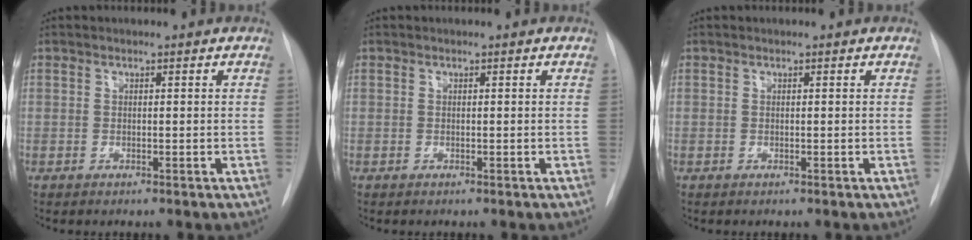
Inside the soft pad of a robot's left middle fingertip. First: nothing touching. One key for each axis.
{"total": 0.0}
{"total": 0.0}